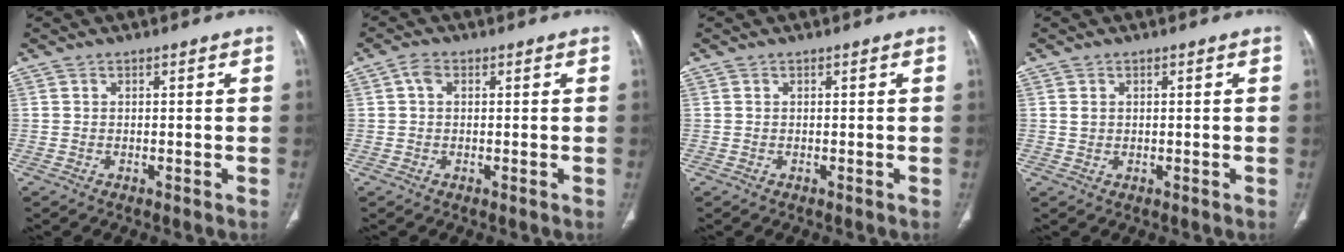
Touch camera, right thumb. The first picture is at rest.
{"total": 2.0, "force": [0.4, 1.4, 1.4], "torque": [-0.023, 0.008, 0.006]}
{"total": 0.0}
{"total": 1.2, "force": [0.3, 1.0, 0.6], "torque": [-0.009, -0.001, 0.009]}